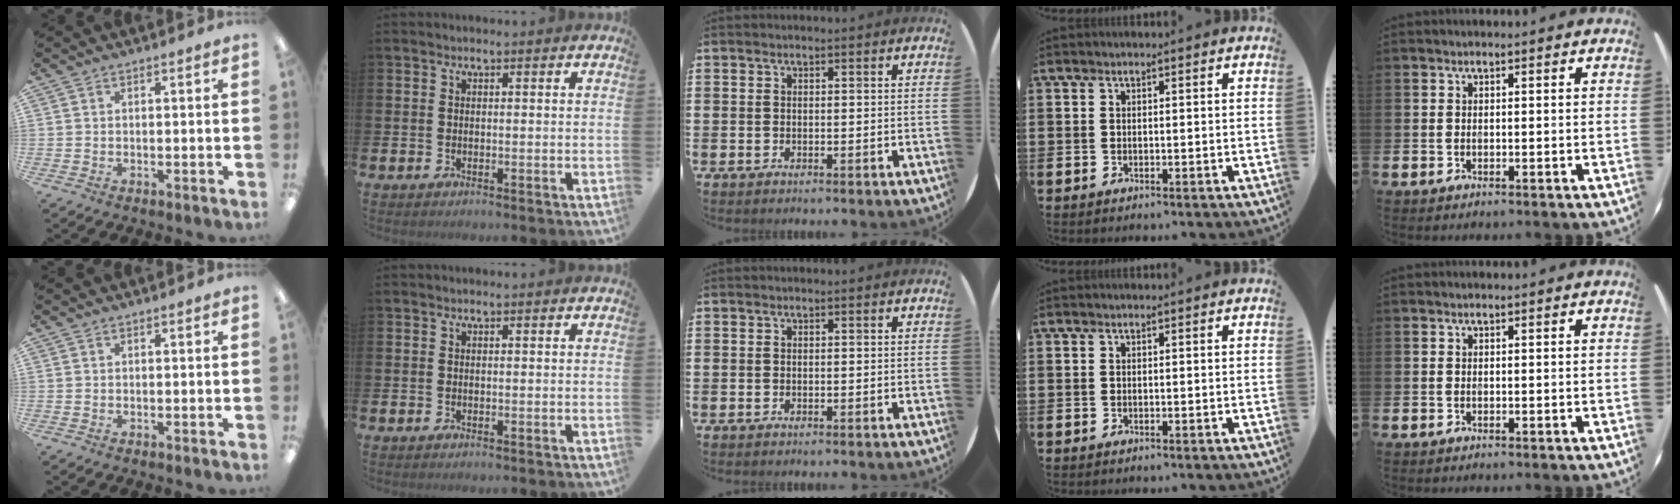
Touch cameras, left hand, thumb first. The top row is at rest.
{}